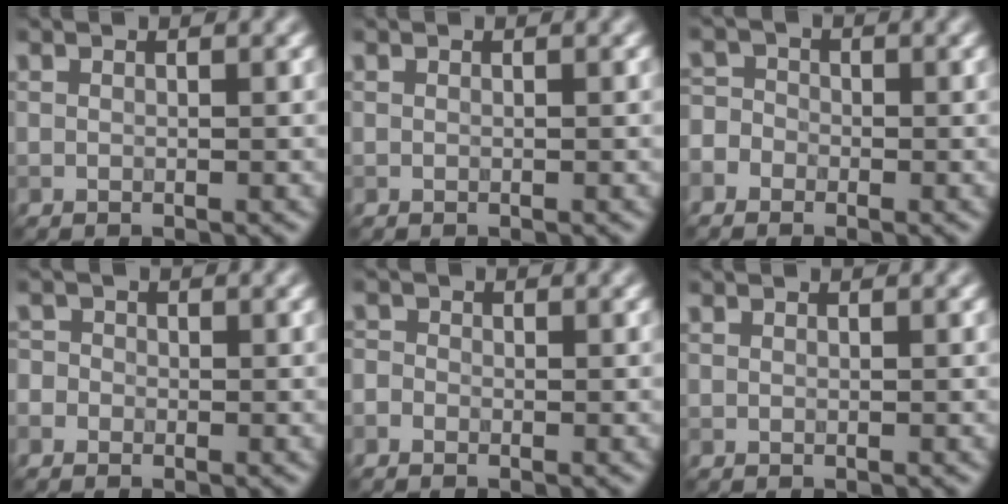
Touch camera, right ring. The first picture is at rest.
{"total": 0.0}
{"total": 2.6, "force": [-1.4, 2.1, 0.7], "torque": [-0.002, 0.010, -0.038]}
{"total": 1.4, "force": [-0.4, 1.3, 0.4], "torque": [0.003, 0.006, -0.016]}
{"total": 1.0, "force": [-0.6, 0.8, 0.3], "torque": [-0.005, -0.003, -0.017]}
{"total": 0.0}